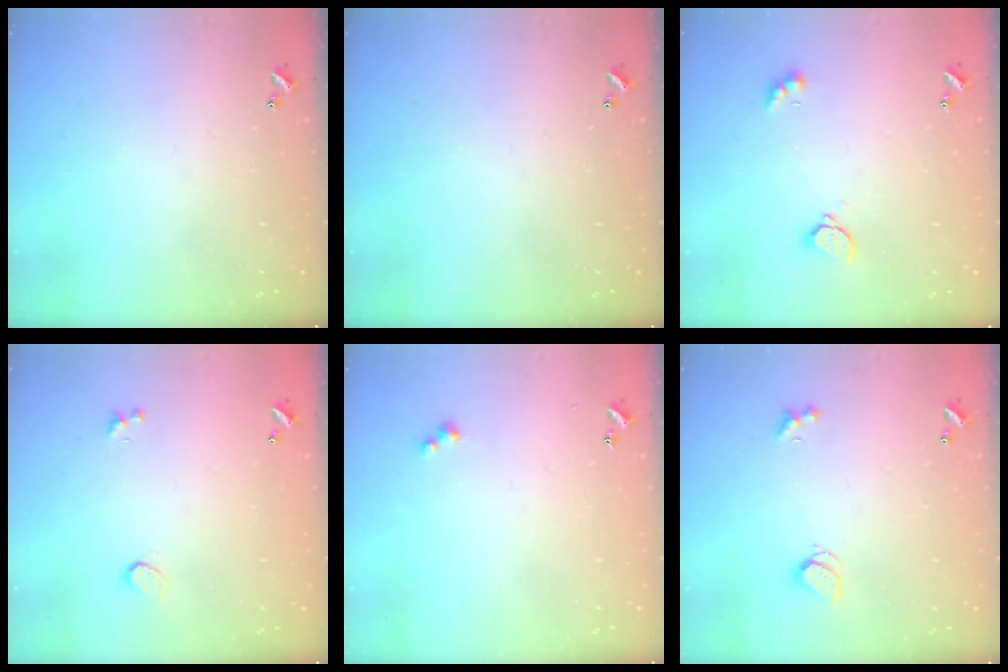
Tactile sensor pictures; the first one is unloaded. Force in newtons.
{"total": 0.0}
{"total": 2.2, "press": 2.1, "slide": 0.6}
{"total": 0.7, "press": 0.5, "slide": 0.4}
{"total": 1.9, "press": 1.8, "slide": 0.4}
{"total": 1.4, "press": 1.3, "slide": 0.5}